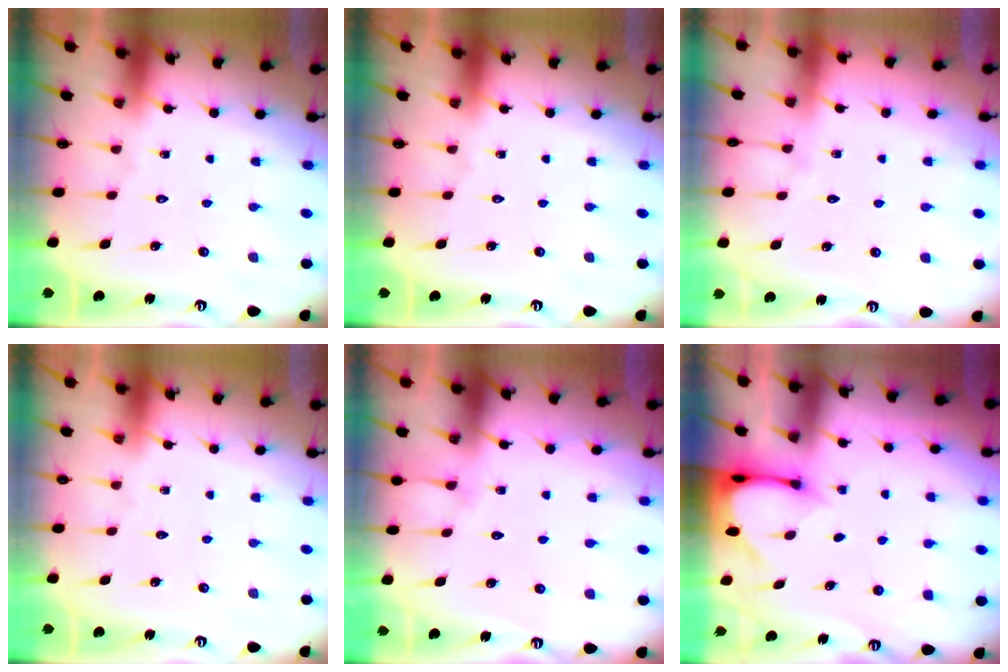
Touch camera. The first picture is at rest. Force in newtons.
{"total": 0.0}
{"total": 2.9, "press": 2.9, "slide": 0.4}
{"total": 0.0}
{"total": 4.4, "press": 4.4, "slide": 0.5}
{"total": 3.3, "press": 3.3, "slide": 0.3}